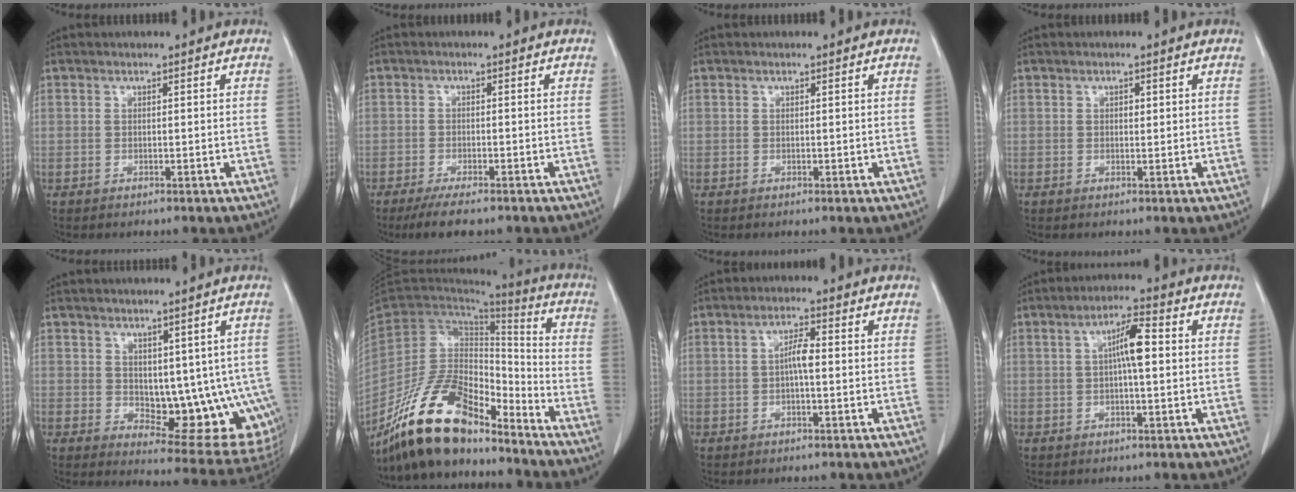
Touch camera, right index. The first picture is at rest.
{"total": 5.2, "force": [-4.1, 1.1, 3.1], "torque": [-0.052, -0.011, -0.064]}
{"total": 0.0}
{"total": 0.8, "force": [0.2, 0.4, 0.6], "torque": [-0.010, 0.001, 0.003]}
{"total": 13.6, "force": [-0.7, 7.0, 11.6], "torque": [-0.121, -0.006, 0.009]}
{"total": 17.2, "force": [-14.0, 6.0, 8.0], "torque": [-0.141, 0.028, -0.254]}
{"total": 3.0, "force": [-0.1, 0.6, 2.9], "torque": [-0.055, 0.006, -0.003]}
{"total": 5.4, "force": [0.6, 0.8, 5.3], "torque": [-0.094, 0.013, 0.006]}